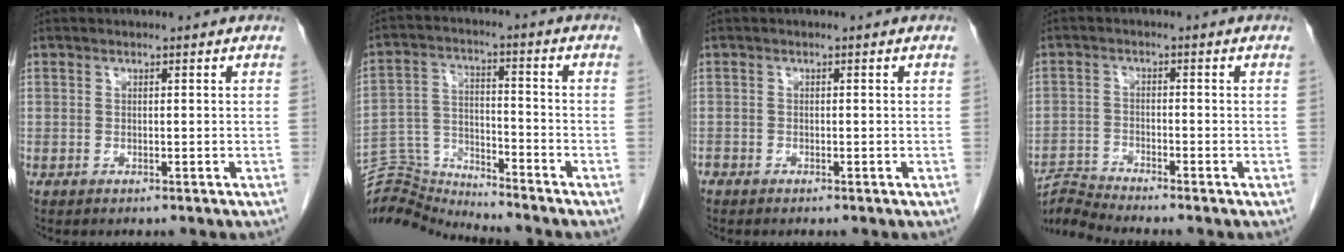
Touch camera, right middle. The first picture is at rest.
{"total": 10.1, "force": [-10.0, -0.9, -1.1], "torque": [0.010, 0.034, -0.188]}
{"total": 0.9, "force": [-0.7, 0.4, 0.1], "torque": [-0.007, -0.001, -0.014]}
{"total": 5.7, "force": [-5.2, -2.2, -0.5], "torque": [-0.009, 0.000, -0.099]}